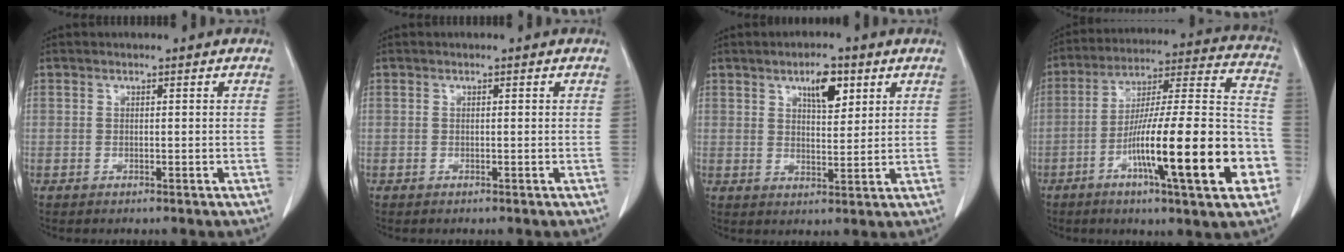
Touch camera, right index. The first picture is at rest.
{"total": 0.0}
{"total": 5.8, "force": [3.0, 2.1, 4.4], "torque": [-0.074, 0.001, 0.049]}
{"total": 23.2, "force": [-8.2, 2.1, 21.6], "torque": [-0.299, 0.003, -0.129]}